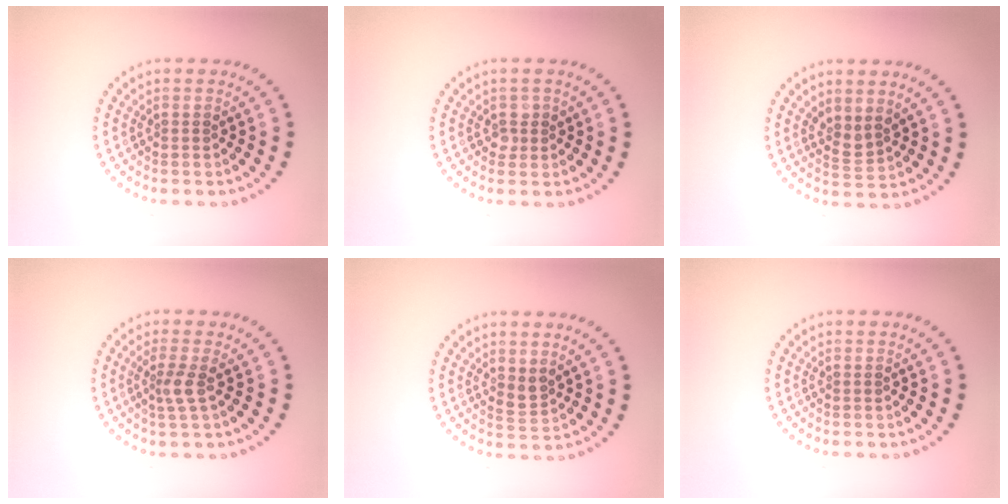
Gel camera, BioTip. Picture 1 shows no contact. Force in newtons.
{"total": 1.2, "press": 1.1, "slide": 0.3}
{"total": 1.8, "press": 1.3, "slide": 1.3}
{"total": 1.9, "press": 1.4, "slide": 1.3}
{"total": 1.4, "press": 1.2, "slide": 0.8}
{"total": 0.0}